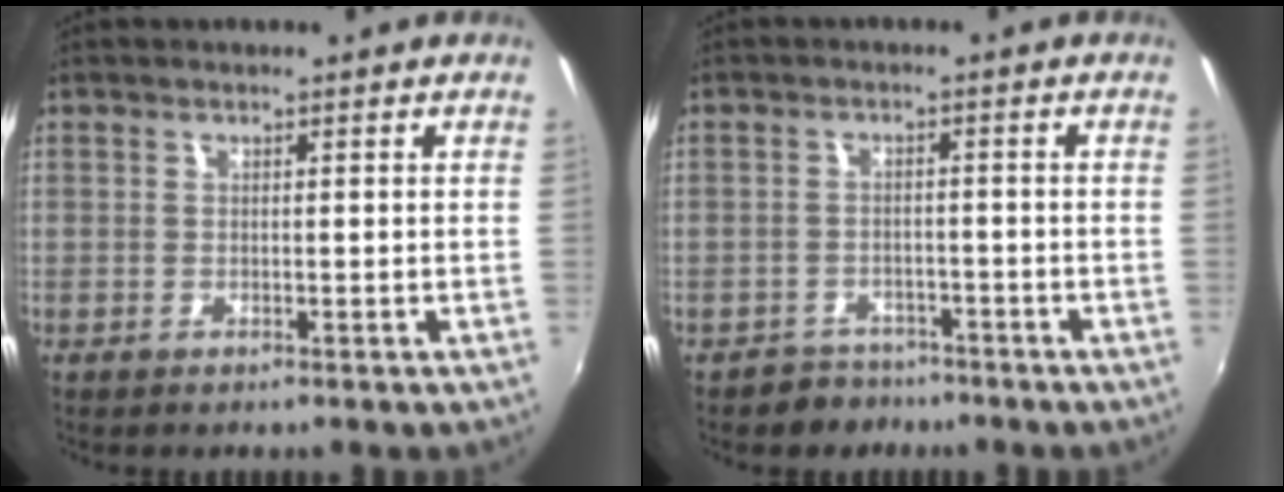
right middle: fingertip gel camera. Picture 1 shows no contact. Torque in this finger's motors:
{"motor_torque": [0.04, -0.25, 0.01, -0.01]}